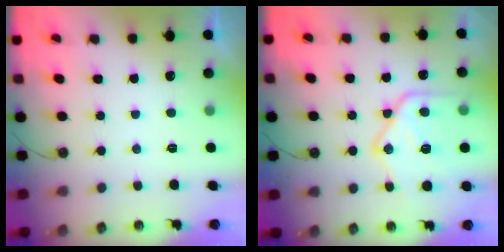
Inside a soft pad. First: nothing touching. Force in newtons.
{"total": 19.0, "press": 18.9, "slide": 1.9}